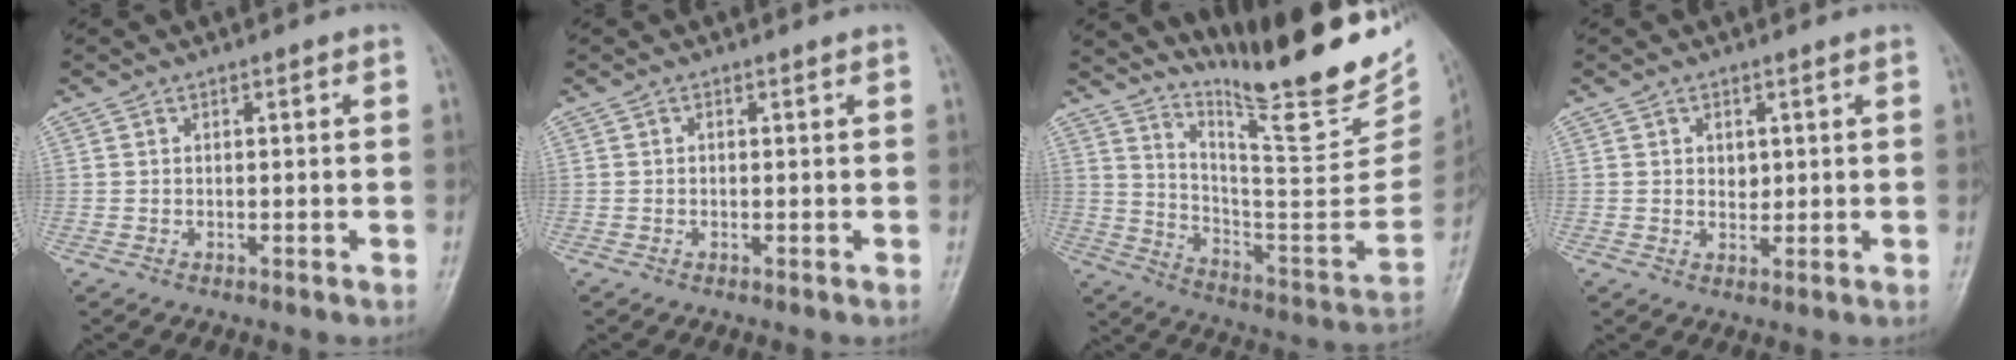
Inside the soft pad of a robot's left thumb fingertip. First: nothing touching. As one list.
[{"total": 0.0}, {"total": 24.6, "force": [19.5, 4.1, 14.5], "torque": [-0.188, -0.135, 0.297]}, {"total": 3.0, "force": [0.9, 2.3, 1.7], "torque": [-0.007, -0.005, 0.015]}]